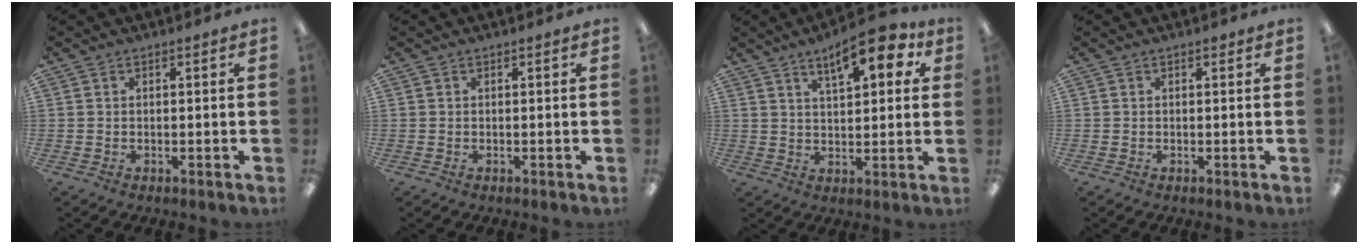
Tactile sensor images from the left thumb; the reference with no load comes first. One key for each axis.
{"total": 0.0}
{"total": 11.8, "fx": 6.7, "fy": 4.4, "fz": 8.6, "tx": -0.121, "ty": -0.029, "tz": 0.109}
{"total": 0.0}